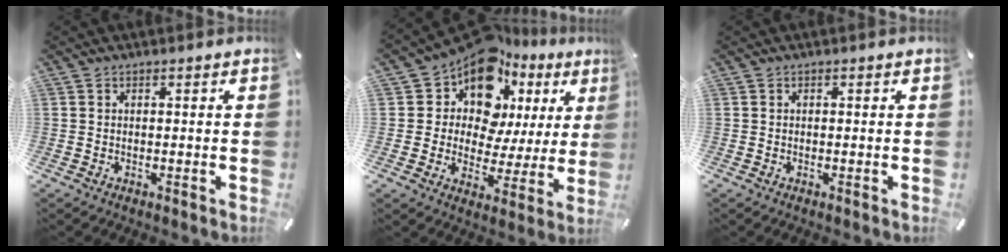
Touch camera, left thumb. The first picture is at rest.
{"total": 15.1, "force": [9.6, 9.4, 6.9], "torque": [-0.136, -0.070, 0.174]}
{"total": 0.0}